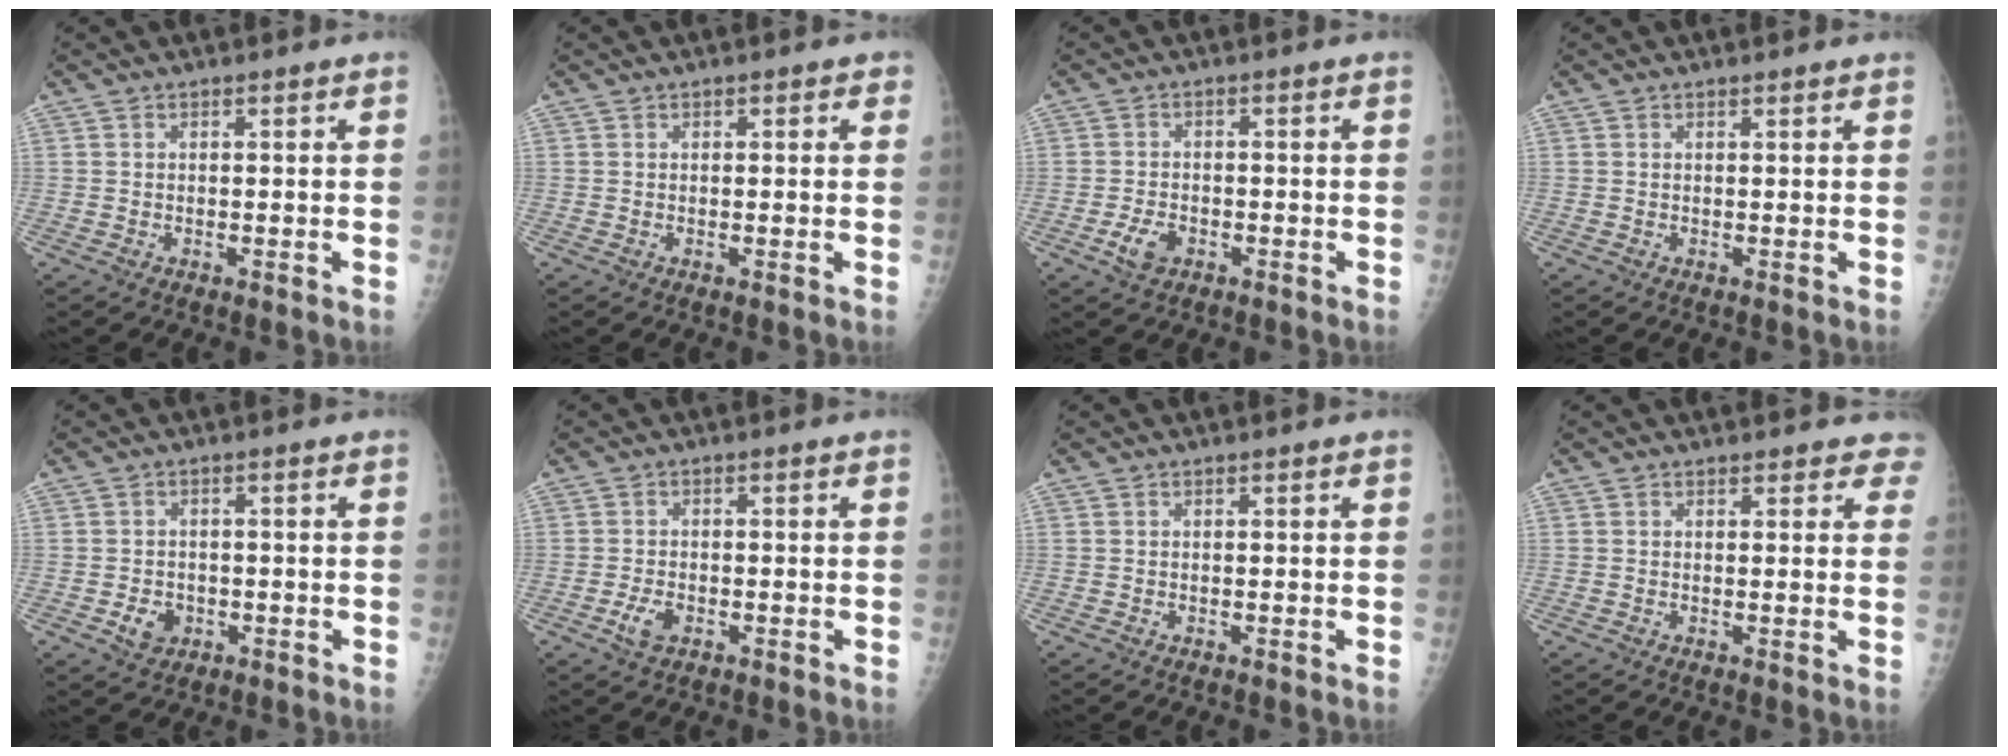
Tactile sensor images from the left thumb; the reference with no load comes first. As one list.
[{"total": 1.6, "force": [0.7, 0.8, 1.2], "torque": [-0.006, 0.002, 0.005]}, {"total": 3.8, "force": [-1.8, 2.4, 2.3], "torque": [-0.042, 0.008, -0.032]}, {"total": 0.8, "force": [0.7, 0.1, 0.4], "torque": [-0.005, 0.003, 0.009]}, {"total": 3.7, "force": [-1.3, 3.0, 1.7], "torque": [-0.017, 0.004, -0.015]}, {"total": 3.1, "force": [-1.4, 1.8, 2.2], "torque": [-0.043, 0.005, -0.025]}, {"total": 0.0}, {"total": 3.9, "force": [3.4, 1.7, 0.7], "torque": [0.032, -0.012, 0.018]}]